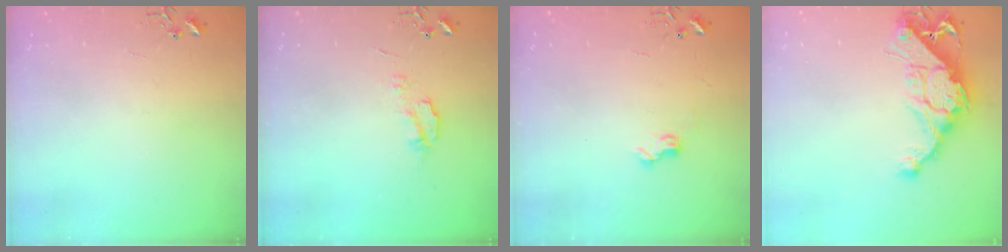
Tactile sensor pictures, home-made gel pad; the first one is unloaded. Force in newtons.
{"total": 5.1, "press": 5.0, "slide": 0.7}
{"total": 7.2, "press": 7.2, "slide": 0.6}
{"total": 13.4, "press": 13.4, "slide": 1.1}